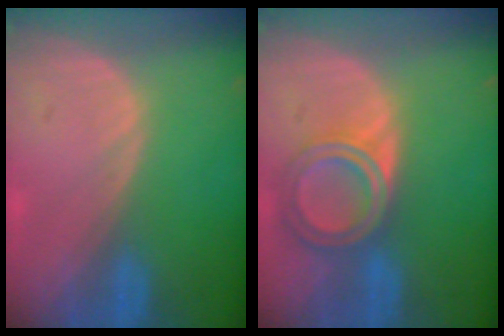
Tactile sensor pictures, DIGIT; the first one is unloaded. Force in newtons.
{"total": 6.5, "press": 5.8, "slide": 3.0}